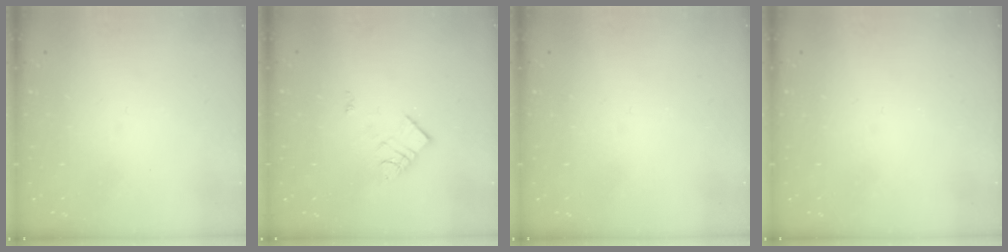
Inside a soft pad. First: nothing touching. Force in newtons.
{"total": 8.7, "press": 8.7, "slide": 0.5}
{"total": 0.0}
{"total": 0.0}